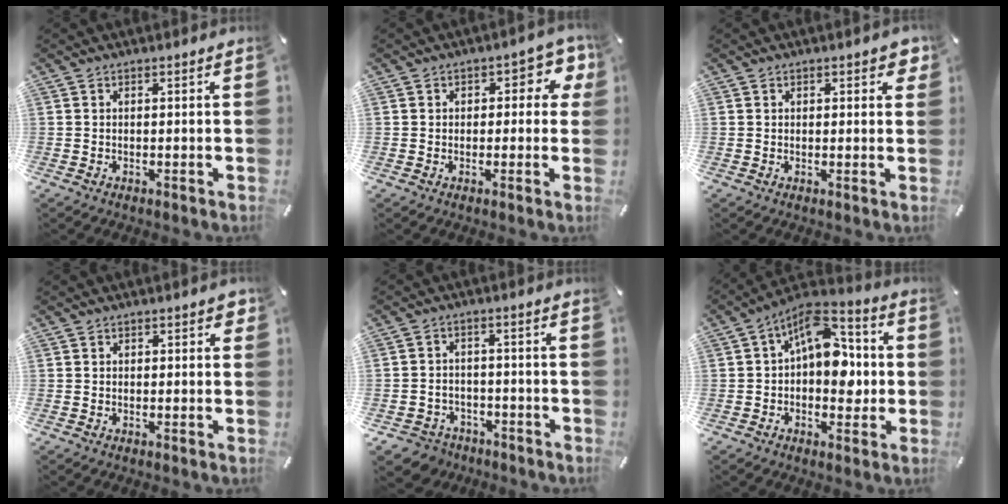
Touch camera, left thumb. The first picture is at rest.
{"total": 5.6, "force": [1.4, 3.8, 3.8], "torque": [-0.040, 0.001, 0.017]}
{"total": 2.1, "force": [1.3, 1.2, 1.1], "torque": [-0.008, 0.000, 0.019]}
{"total": 1.4, "force": [0.7, 0.9, 0.7], "torque": [0.000, -0.001, 0.009]}
{"total": 4.7, "force": [-2.7, 3.7, 0.8], "torque": [-0.027, 0.010, -0.055]}
{"total": 13.9, "force": [1.9, 8.8, 10.6], "torque": [-0.142, -0.014, 0.034]}